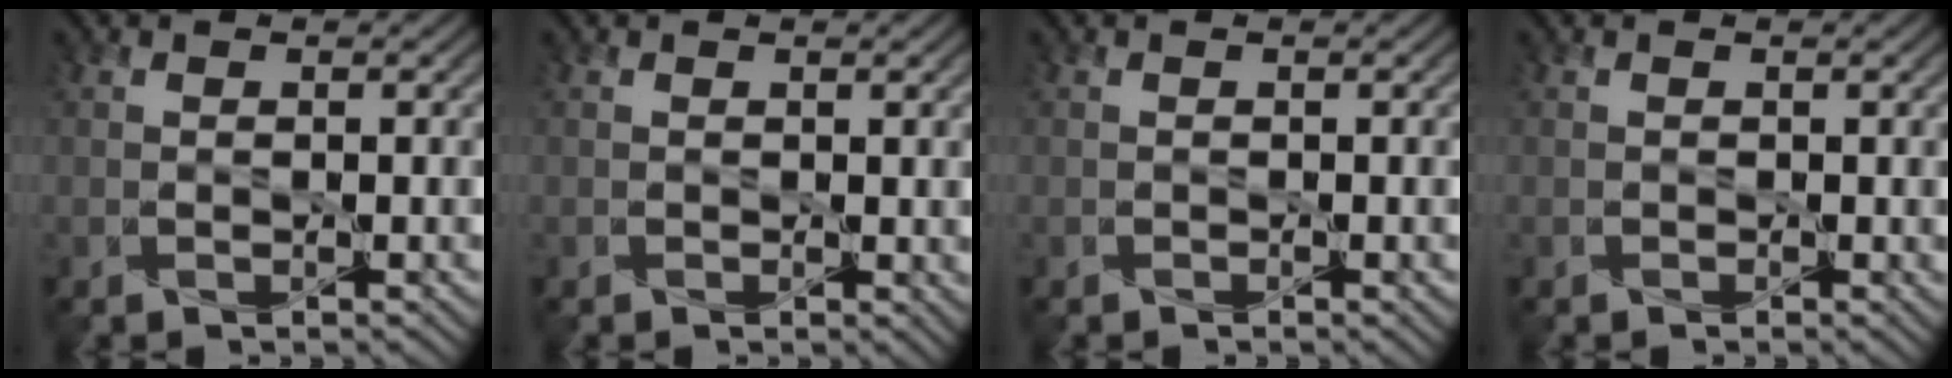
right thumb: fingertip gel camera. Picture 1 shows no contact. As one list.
[{"total": 0.9, "force": [0.5, 0.5, 0.5], "torque": [-0.007, -0.001, 0.009]}, {"total": 0.0}, {"total": 0.0}]